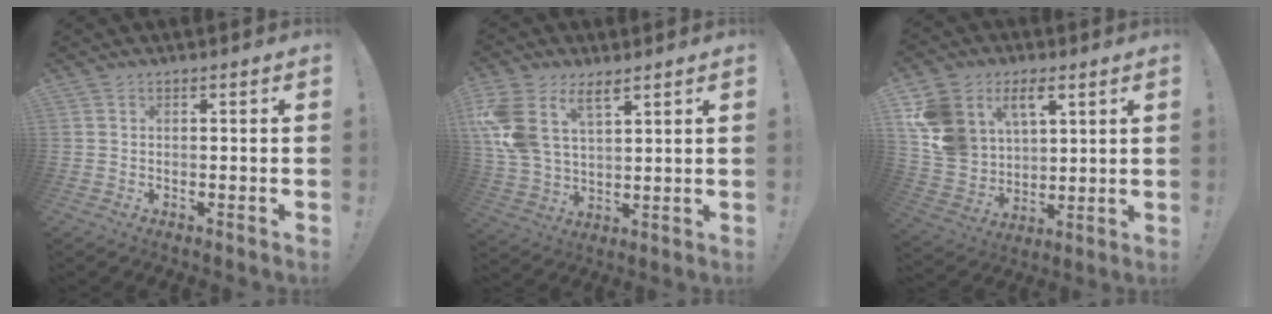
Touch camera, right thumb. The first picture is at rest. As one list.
[{"total": 13.2, "force": [7.2, 8.0, 7.7], "torque": [-0.174, -0.031, 0.140]}, {"total": 14.2, "force": [6.9, 10.5, 6.7], "torque": [-0.134, -0.035, 0.137]}]